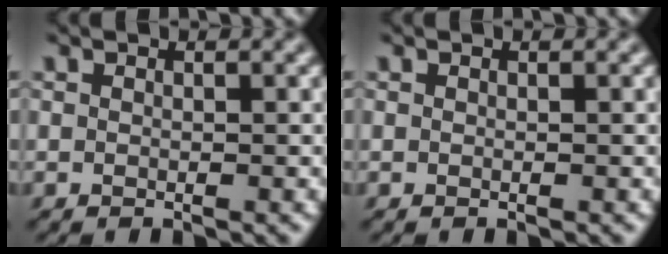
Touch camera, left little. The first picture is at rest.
{"total": 0.0}